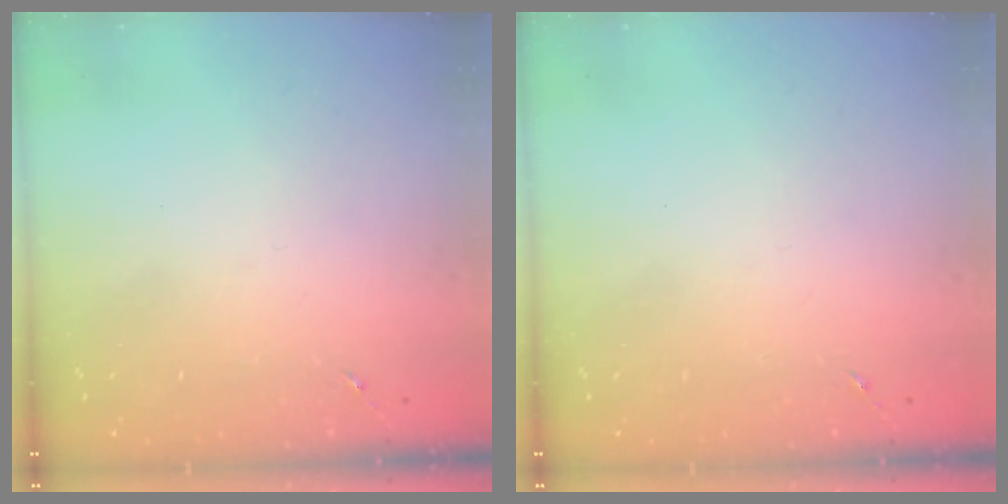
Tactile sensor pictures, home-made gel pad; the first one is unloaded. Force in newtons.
{"total": 0.0}